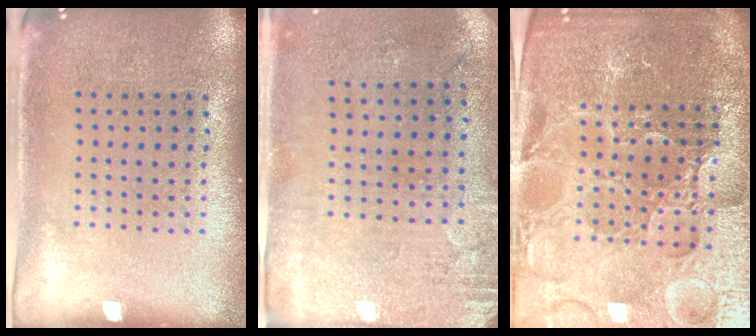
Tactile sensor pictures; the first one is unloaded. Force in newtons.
{"total": 2.9, "press": 2.4, "slide": 1.6}
{"total": 5.9, "press": 5.4, "slide": 2.5}